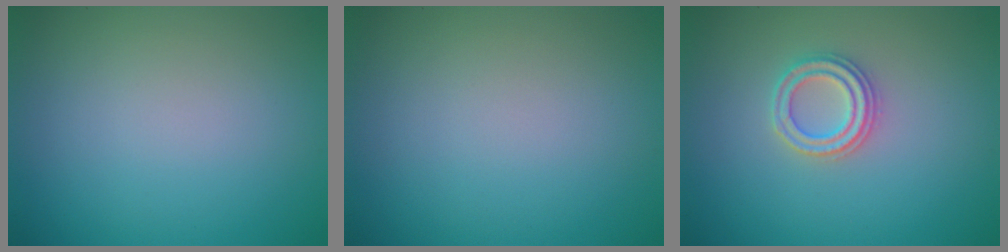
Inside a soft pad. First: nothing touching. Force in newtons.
{"total": 0.0}
{"total": 2.3, "press": 2.3, "slide": 0.2}